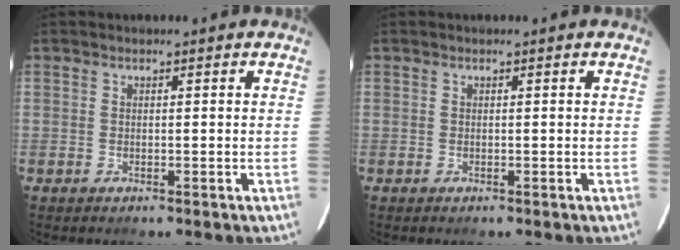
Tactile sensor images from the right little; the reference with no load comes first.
{"total": 0.0}